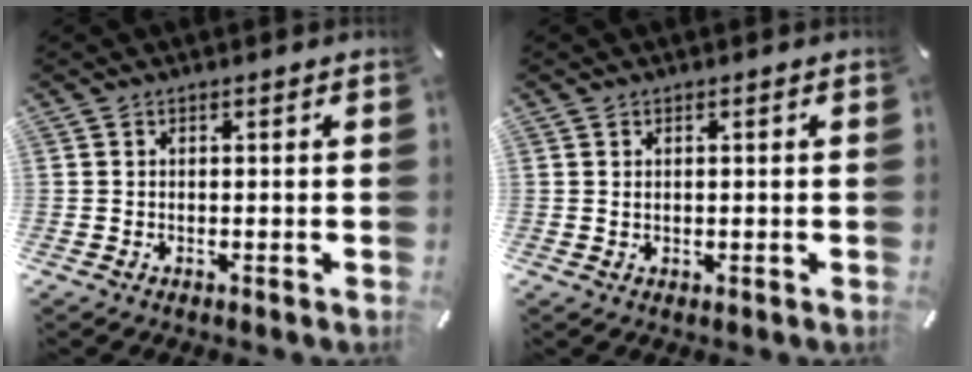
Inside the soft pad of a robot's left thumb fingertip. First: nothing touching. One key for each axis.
{"total": 0.6, "fx": 0.3, "fy": 0.3, "fz": 0.4, "tx": -0.011, "ty": 0.000, "tz": 0.005}